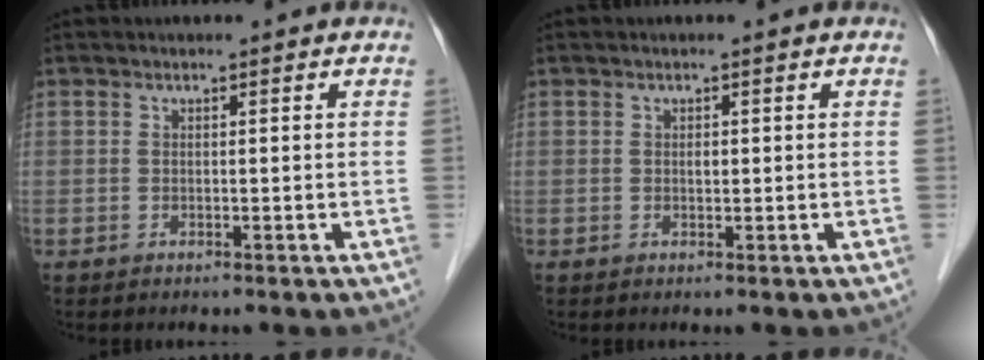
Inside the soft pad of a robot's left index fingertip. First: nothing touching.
{"total": 0.6, "force": [0.1, 0.4, 0.5], "torque": [-0.009, 0.000, 0.002]}